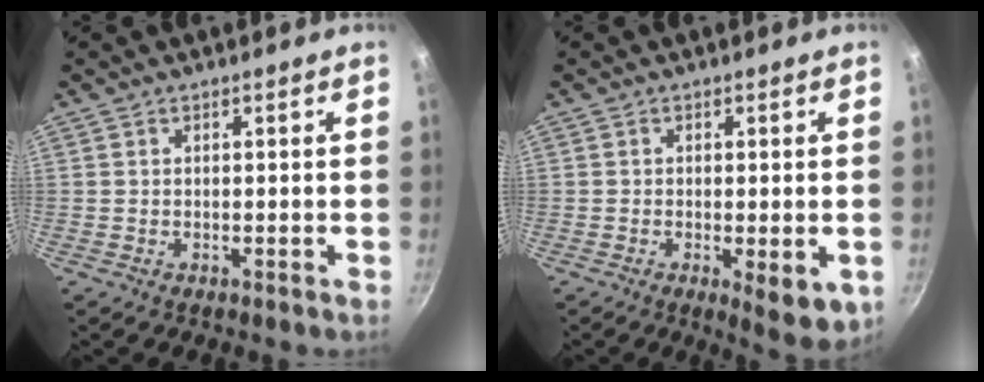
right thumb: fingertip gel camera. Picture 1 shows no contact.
{"total": 6.7, "force": [-2.0, 2.2, 6.0], "torque": [-0.081, -0.016, -0.024]}